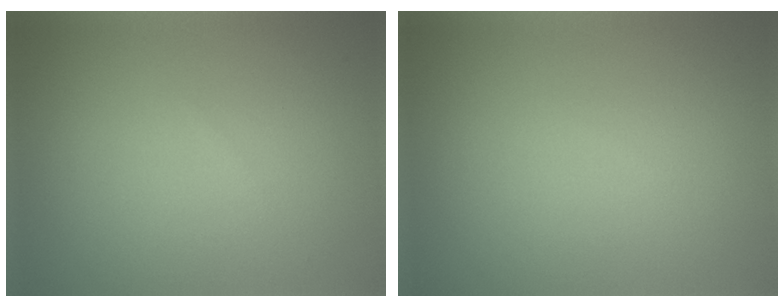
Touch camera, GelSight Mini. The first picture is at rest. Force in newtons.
{"total": 0.0}